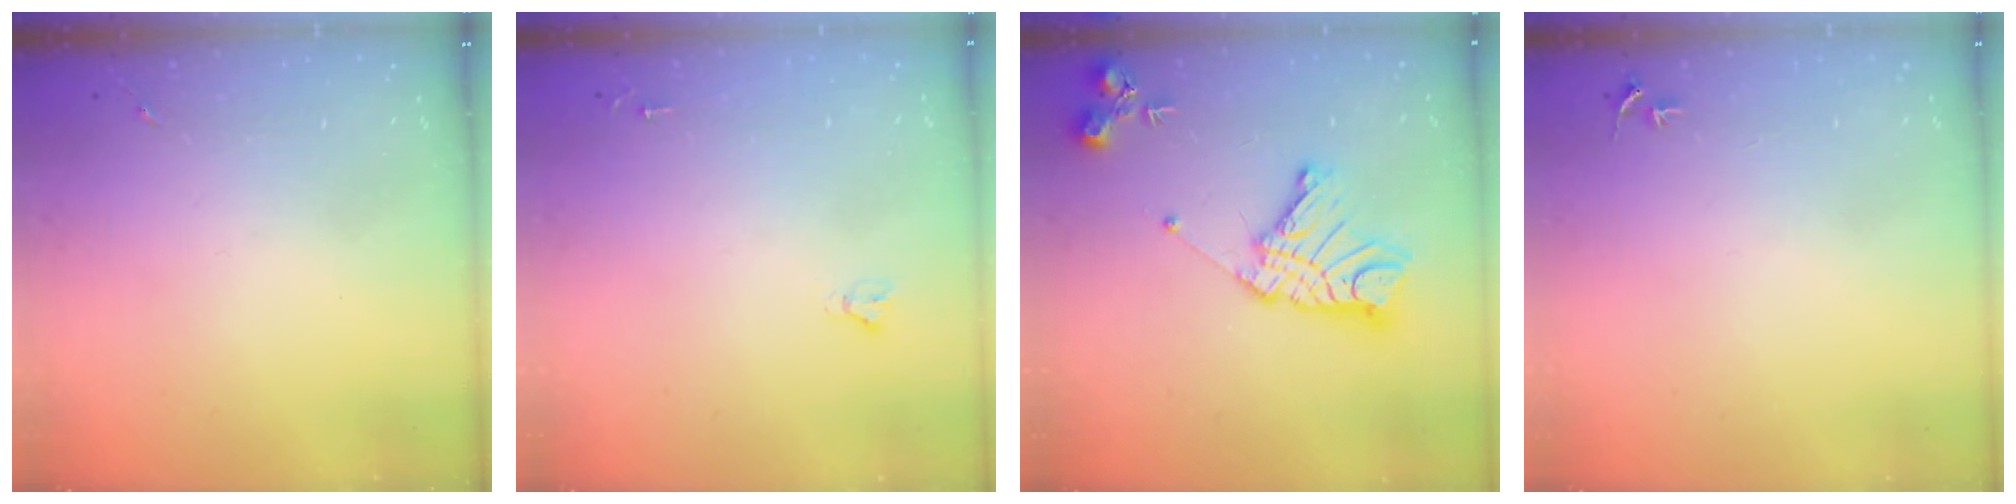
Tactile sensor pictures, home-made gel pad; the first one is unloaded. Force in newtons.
{"total": 1.8, "press": 1.8, "slide": 0.1}
{"total": 18.2, "press": 18.1, "slide": 1.5}
{"total": 3.1, "press": 3.1, "slide": 0.4}